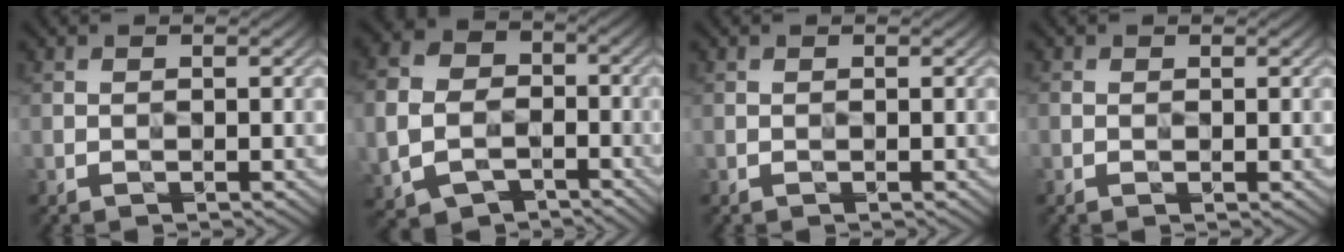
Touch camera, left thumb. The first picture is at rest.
{"total": 8.8, "force": [-2.8, 7.2, 4.3], "torque": [-0.131, -0.028, -0.066]}
{"total": 0.0}
{"total": 0.5, "force": [0.1, 0.4, 0.4], "torque": [-0.012, -0.001, 0.000]}